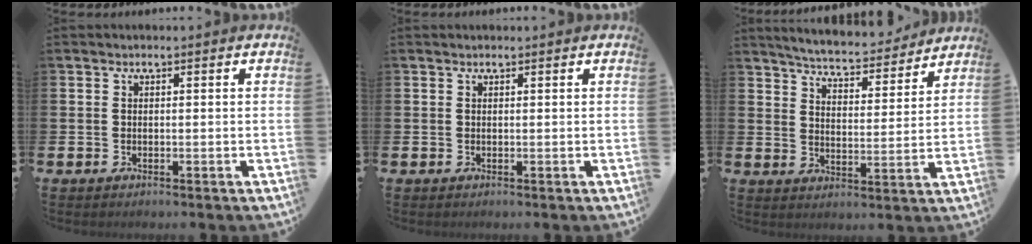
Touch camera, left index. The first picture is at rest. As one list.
[{"total": 0.0}, {"total": 5.6, "force": [5.4, 0.6, 0.9], "torque": [-0.039, -0.044, 0.091]}]